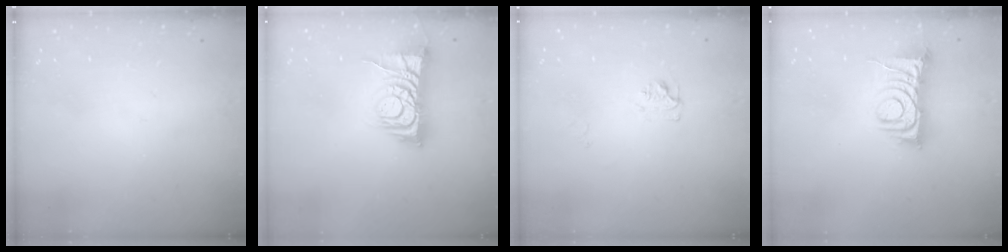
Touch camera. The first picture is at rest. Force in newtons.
{"total": 9.2, "press": 9.2, "slide": 0.7}
{"total": 5.1, "press": 5.0, "slide": 0.8}
{"total": 9.4, "press": 9.4, "slide": 1.0}